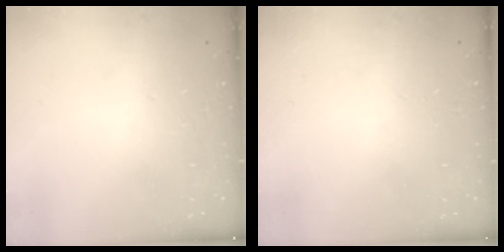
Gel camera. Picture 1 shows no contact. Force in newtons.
{"total": 0.7, "press": 0.7, "slide": 0.1}